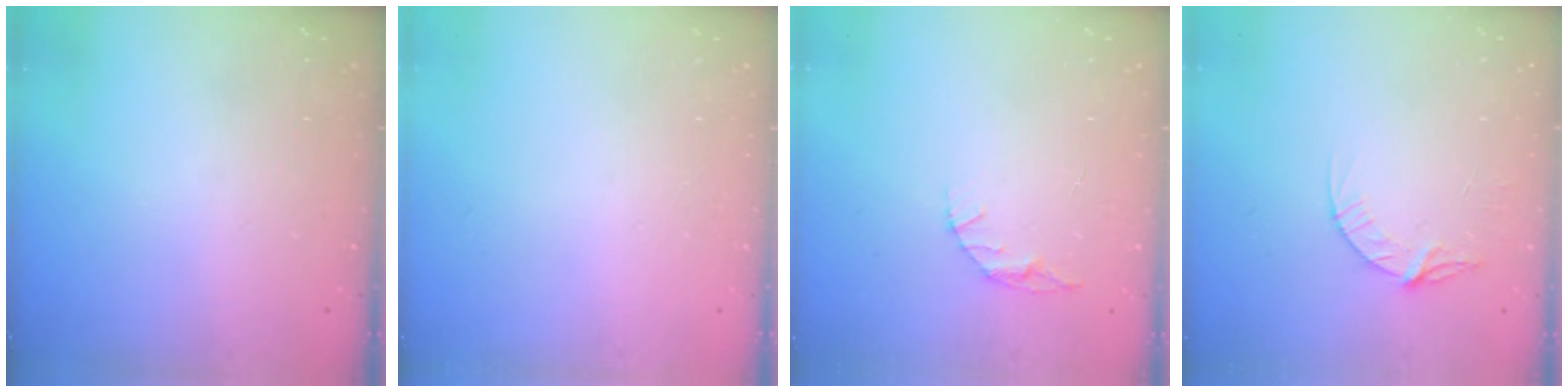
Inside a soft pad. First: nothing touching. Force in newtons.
{"total": 0.0}
{"total": 3.5, "press": 3.5, "slide": 0.4}
{"total": 5.6, "press": 5.6, "slide": 0.6}